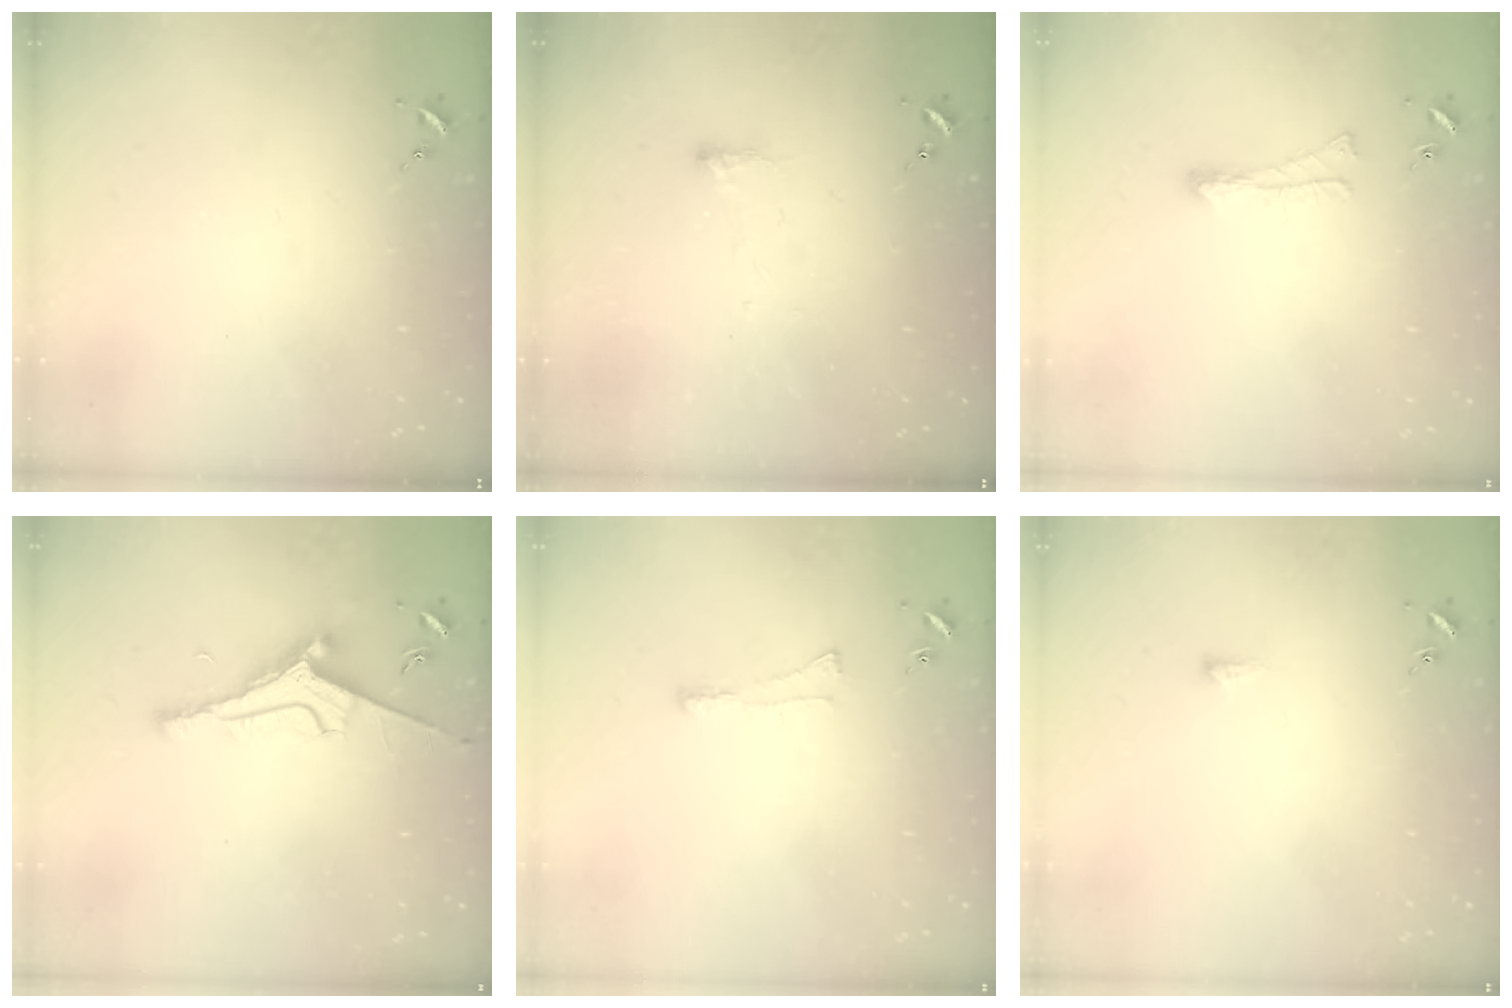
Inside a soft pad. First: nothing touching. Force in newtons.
{"total": 2.8, "press": 2.7, "slide": 0.7}
{"total": 3.8, "press": 3.8, "slide": 0.6}
{"total": 9.1, "press": 9.0, "slide": 1.3}
{"total": 3.4, "press": 3.4, "slide": 0.4}
{"total": 3.4, "press": 3.4, "slide": 0.6}